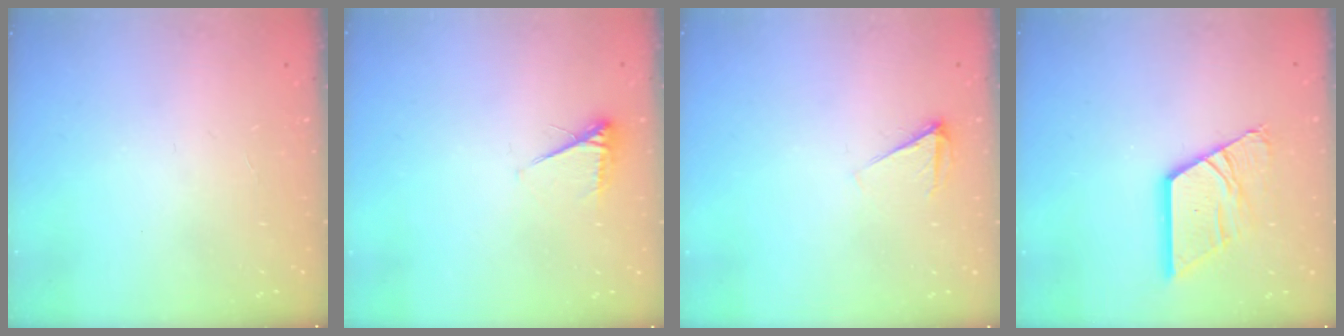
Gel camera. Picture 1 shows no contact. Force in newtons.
{"total": 4.3, "press": 4.2, "slide": 0.6}
{"total": 4.9, "press": 4.8, "slide": 0.7}
{"total": 13.5, "press": 13.4, "slide": 1.5}